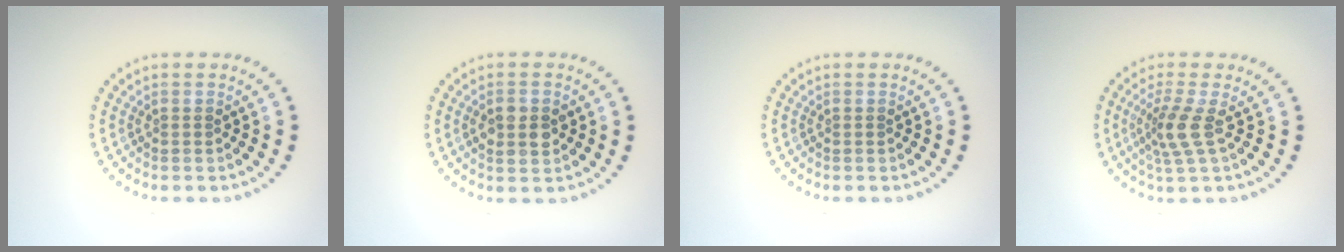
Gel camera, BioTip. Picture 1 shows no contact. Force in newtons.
{"total": 2.4, "press": 2.4, "slide": 0.3}
{"total": 0.0}
{"total": 2.9, "press": 2.1, "slide": 2.0}